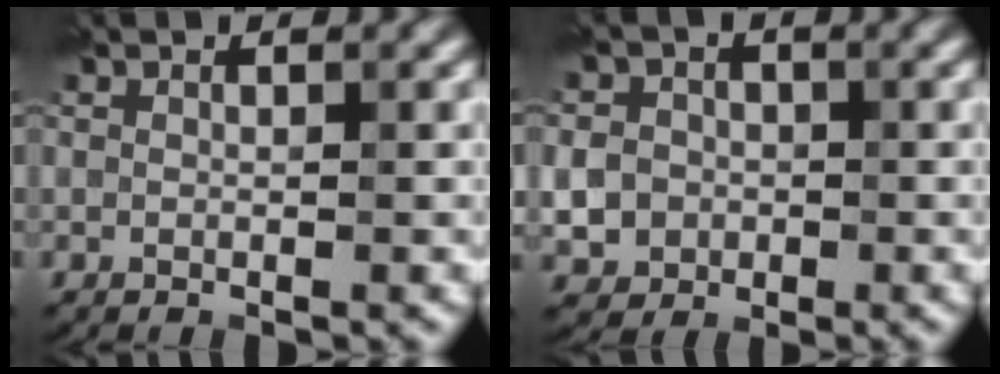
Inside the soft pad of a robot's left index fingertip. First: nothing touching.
{"total": 5.2, "force": [-0.9, 4.8, 1.7], "torque": [-0.020, 0.004, -0.039]}